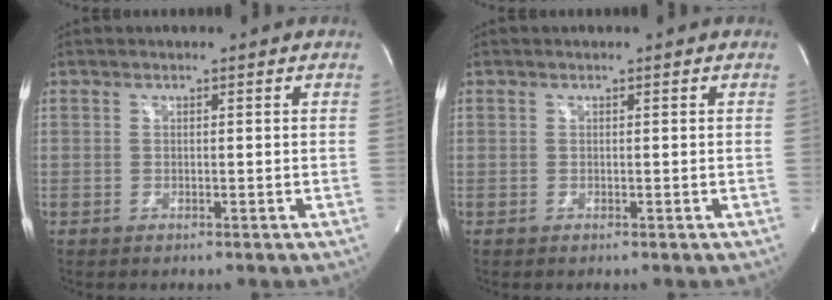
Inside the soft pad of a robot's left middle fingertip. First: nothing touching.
{"total": 0.0}